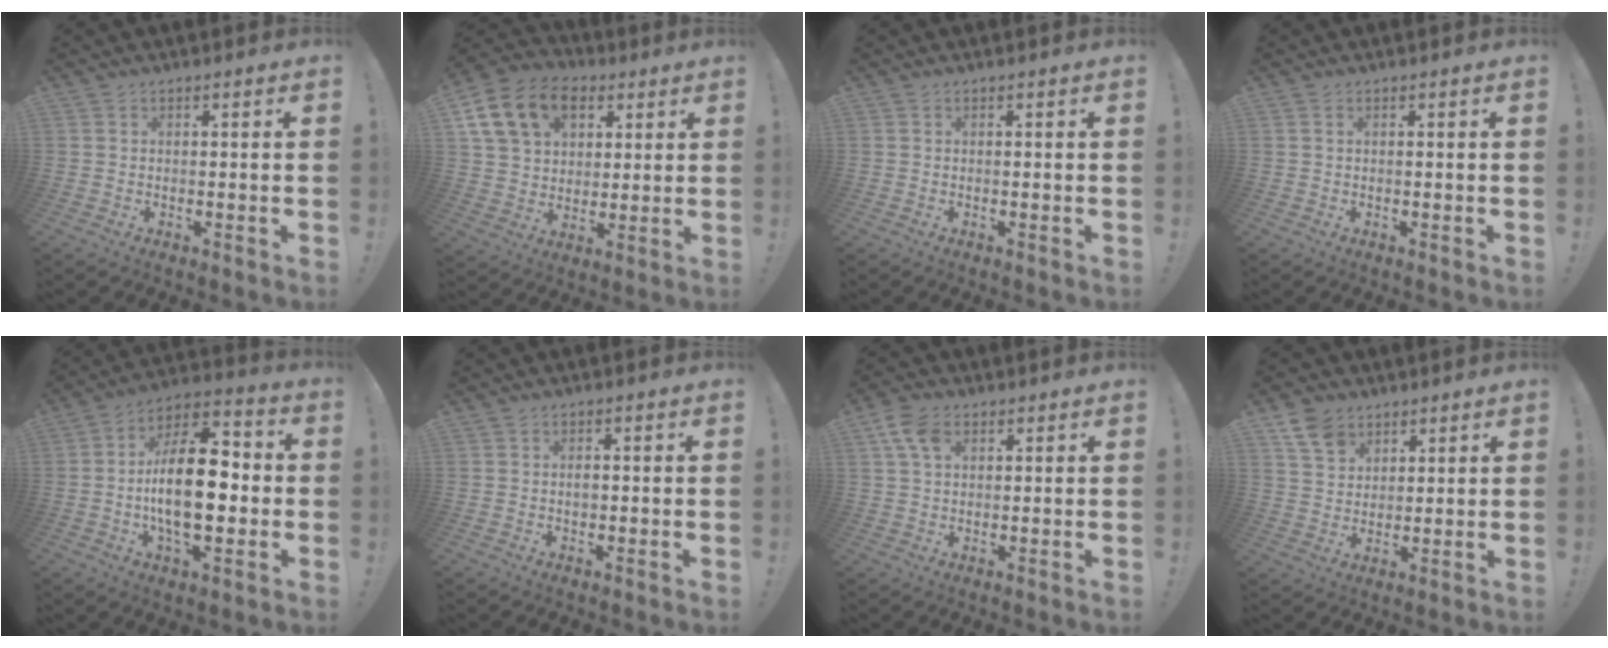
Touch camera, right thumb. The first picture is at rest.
{"total": 17.4, "force": [7.3, 12.6, 9.6], "torque": [-0.151, -0.021, 0.141]}
{"total": 0.0}
{"total": 0.0}
{"total": 20.4, "force": [-2.6, 9.8, 17.7], "torque": [-0.310, 0.006, -0.050]}
{"total": 1.4, "force": [-0.3, 1.1, 0.9], "torque": [-0.002, -0.002, -0.010]}
{"total": 7.5, "force": [2.9, 4.9, 4.8], "torque": [-0.101, 0.005, 0.059]}
{"total": 8.1, "force": [5.3, 5.5, 2.7], "torque": [-0.043, -0.028, 0.104]}